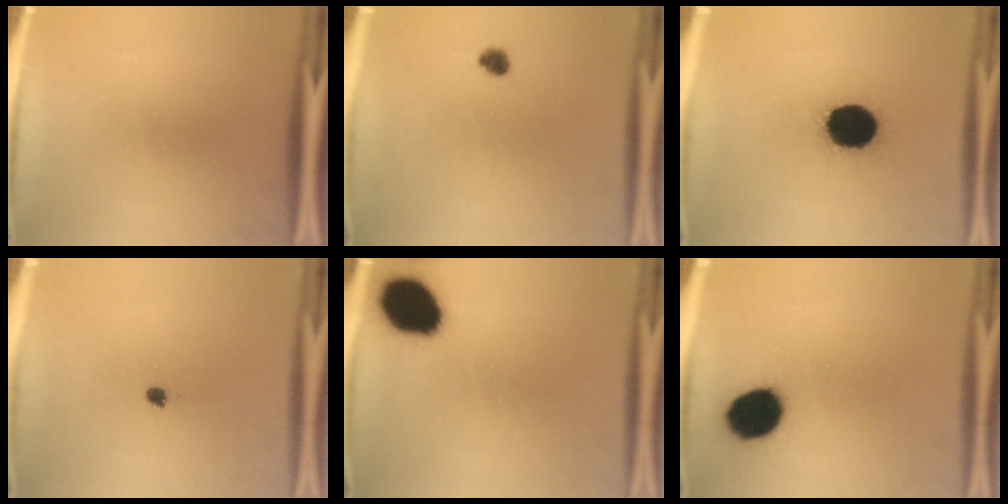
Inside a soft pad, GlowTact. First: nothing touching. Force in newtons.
{"total": 2.2}
{"total": 18.0}
{"total": 1.3}
{"total": 18.7}
{"total": 12.5}